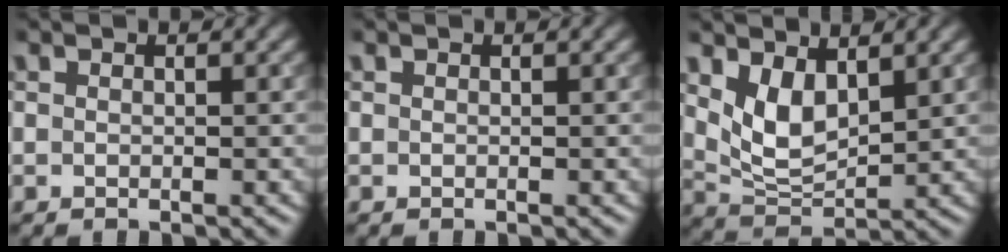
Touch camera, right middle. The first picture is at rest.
{"total": 0.0}
{"total": 4.4, "force": [1.9, 2.3, 3.2], "torque": [-0.070, -0.009, 0.043]}